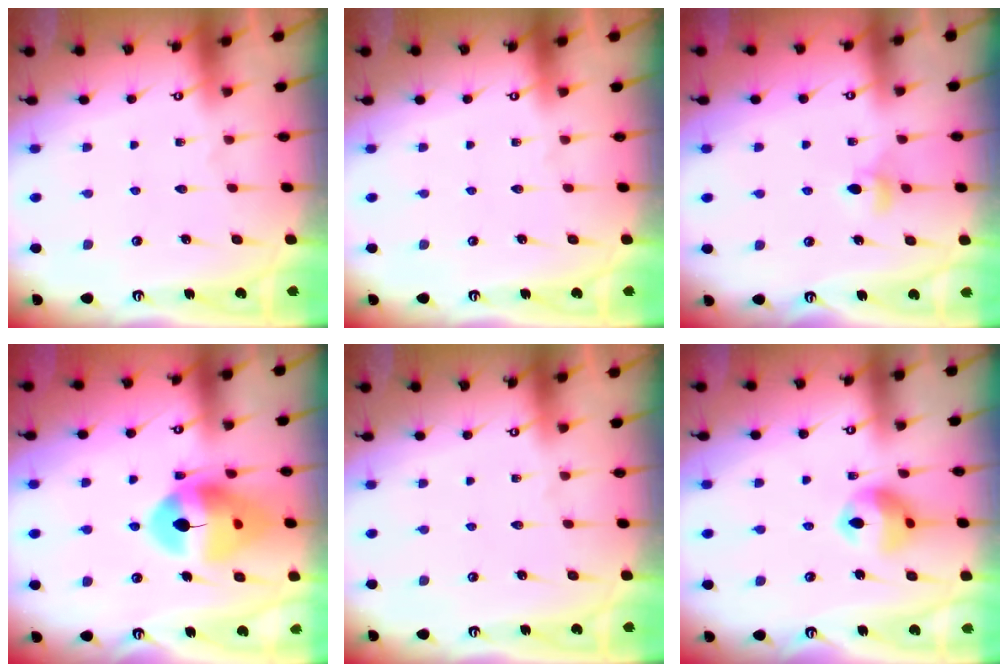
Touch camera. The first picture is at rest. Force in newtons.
{"total": 0.0}
{"total": 5.4, "press": 5.3, "slide": 1.0}
{"total": 14.8, "press": 14.7, "slide": 1.7}
{"total": 0.0}
{"total": 11.9, "press": 11.8, "slide": 1.6}